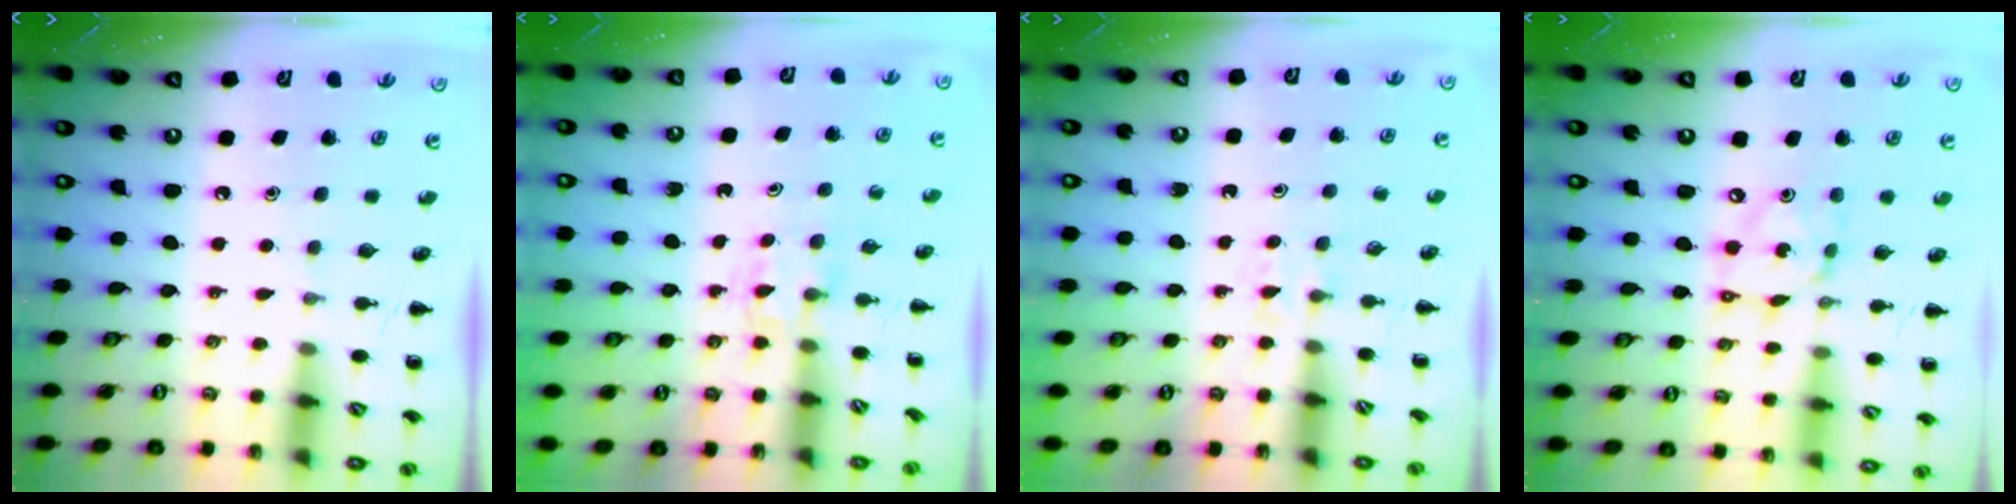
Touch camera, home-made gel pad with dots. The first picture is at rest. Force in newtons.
{"total": 2.4, "press": 2.3, "slide": 0.9}
{"total": 2.4, "press": 2.0, "slide": 1.2}
{"total": 6.4, "press": 6.3, "slide": 1.2}